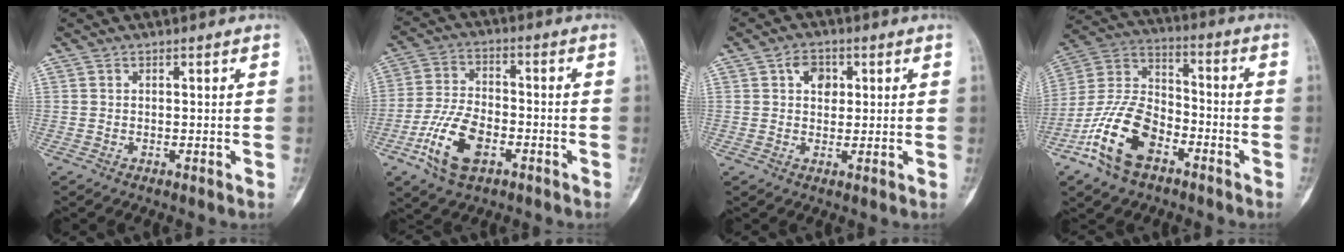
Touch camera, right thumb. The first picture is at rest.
{"total": 11.8, "force": [-5.0, 6.3, 8.6], "torque": [-0.172, 0.020, -0.093]}
{"total": 4.5, "force": [1.3, 3.3, 2.7], "torque": [-0.023, -0.001, 0.019]}
{"total": 15.9, "force": [-7.9, 9.1, 10.5], "torque": [-0.204, 0.052, -0.155]}